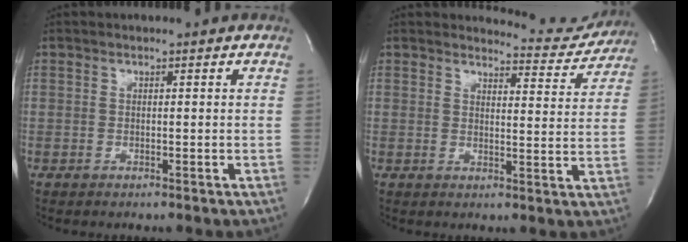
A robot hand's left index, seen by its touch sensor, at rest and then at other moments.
{"total": 7.1, "force": [7.0, 0.8, -0.9], "torque": [0.019, -0.036, 0.073]}